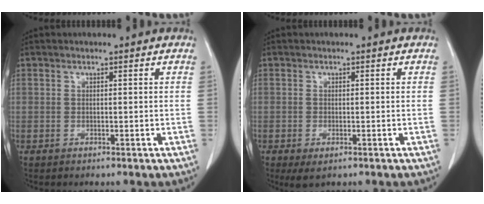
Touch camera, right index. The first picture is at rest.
{"total": 2.6, "force": [-1.4, 1.0, 2.0], "torque": [-0.034, -0.006, -0.017]}